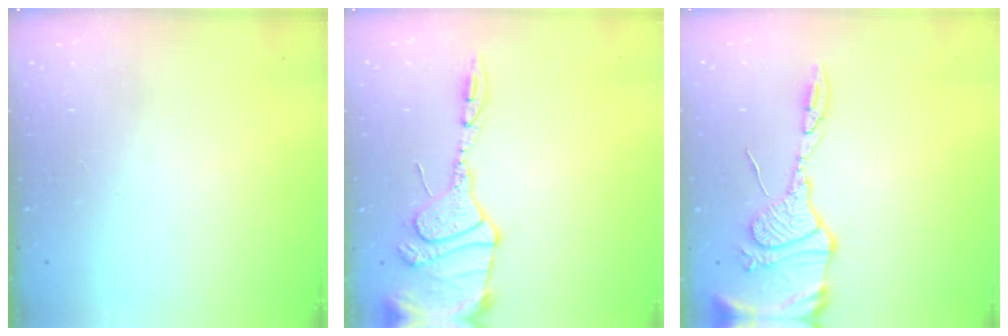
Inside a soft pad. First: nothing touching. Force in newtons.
{"total": 14.4, "press": 14.4, "slide": 1.5}
{"total": 13.9, "press": 13.8, "slide": 1.3}